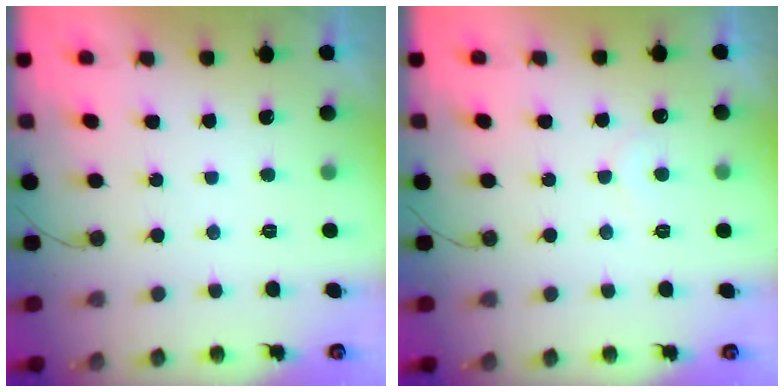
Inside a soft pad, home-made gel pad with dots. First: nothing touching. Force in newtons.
{"total": 4.0, "press": 4.0, "slide": 0.3}